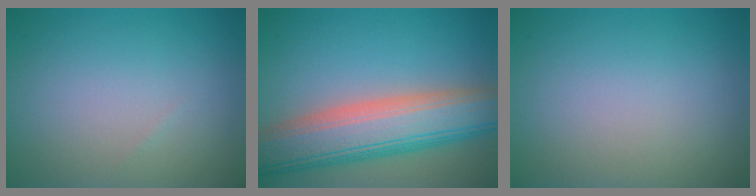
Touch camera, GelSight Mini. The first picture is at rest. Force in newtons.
{"total": 9.9, "press": 9.9, "slide": 0.7}
{"total": 0.0}